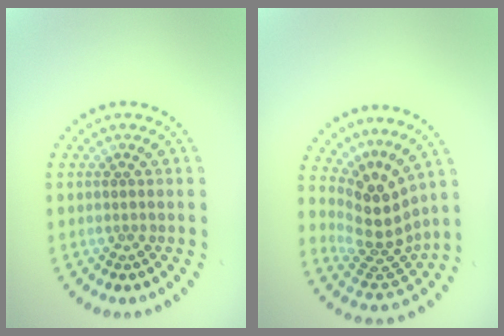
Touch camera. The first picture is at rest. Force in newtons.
{"total": 4.5, "press": 3.2, "slide": 3.1}